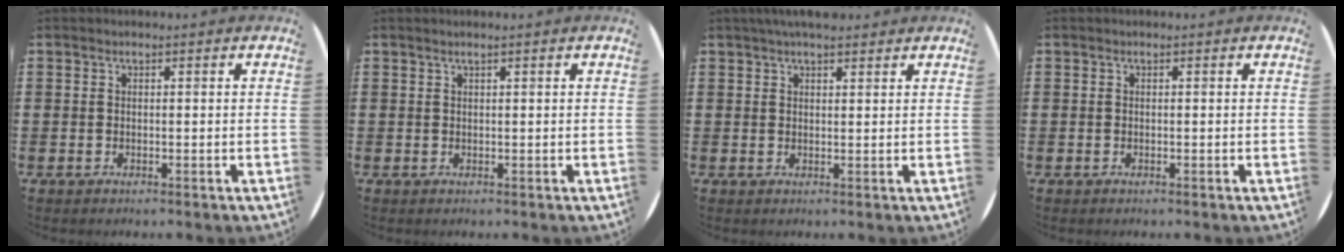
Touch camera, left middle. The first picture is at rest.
{"total": 0.6, "force": [0.4, -0.2, 0.5], "torque": [-0.005, 0.000, 0.007]}
{"total": 2.7, "force": [2.4, 0.5, 1.0], "torque": [-0.025, 0.002, 0.045]}
{"total": 0.0}